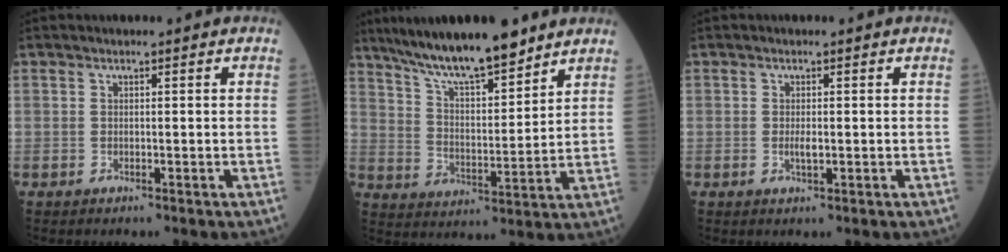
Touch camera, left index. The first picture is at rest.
{"total": 14.2, "force": [11.7, 2.3, 7.6], "torque": [-0.129, 0.006, 0.206]}
{"total": 1.3, "force": [-0.2, 0.4, 1.2], "torque": [-0.023, -0.004, -0.002]}